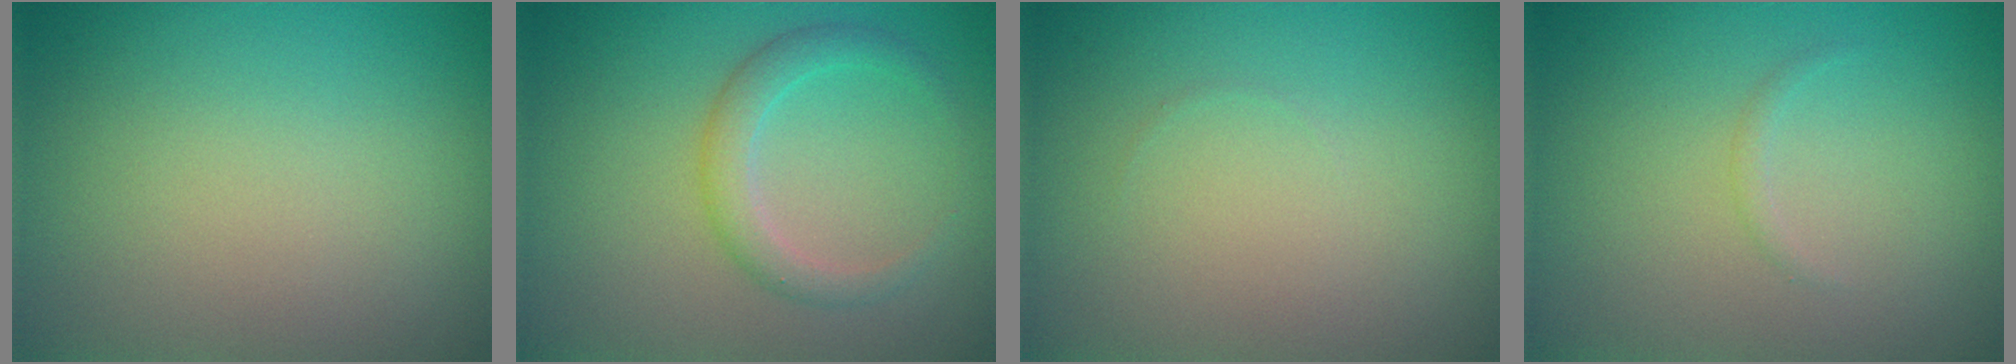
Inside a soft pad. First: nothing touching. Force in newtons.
{"total": 2.3, "press": 2.3, "slide": 0.1}
{"total": 0.0}
{"total": 0.5, "press": 0.5, "slide": 0.0}